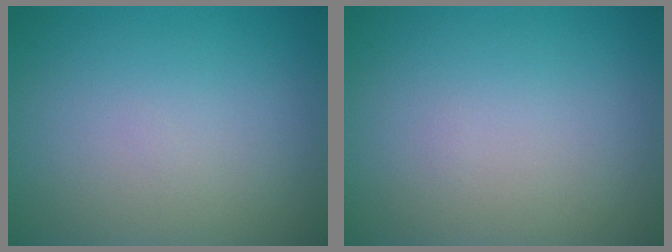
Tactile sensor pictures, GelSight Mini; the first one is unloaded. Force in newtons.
{"total": 0.0}